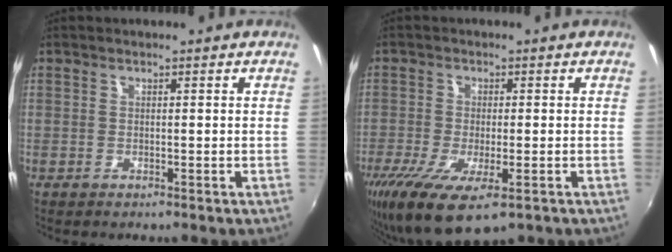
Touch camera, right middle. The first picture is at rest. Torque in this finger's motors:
{"motor_torque": [1.38, -0.76, 0.31, 0.21]}